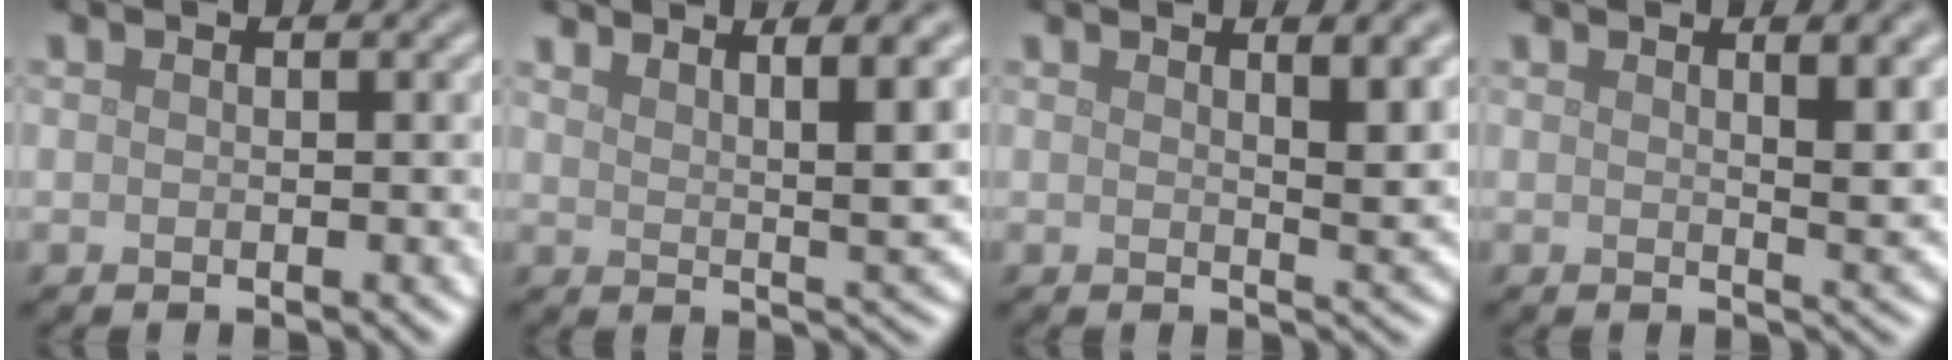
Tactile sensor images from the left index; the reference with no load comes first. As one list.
[{"total": 5.7, "force": [3.6, 1.5, 4.1], "torque": [-0.040, 0.004, 0.055]}, {"total": 4.3, "force": [2.0, 1.3, 3.6], "torque": [-0.037, -0.002, 0.030]}, {"total": 4.1, "force": [1.8, 1.2, 3.4], "torque": [-0.036, -0.002, 0.027]}]